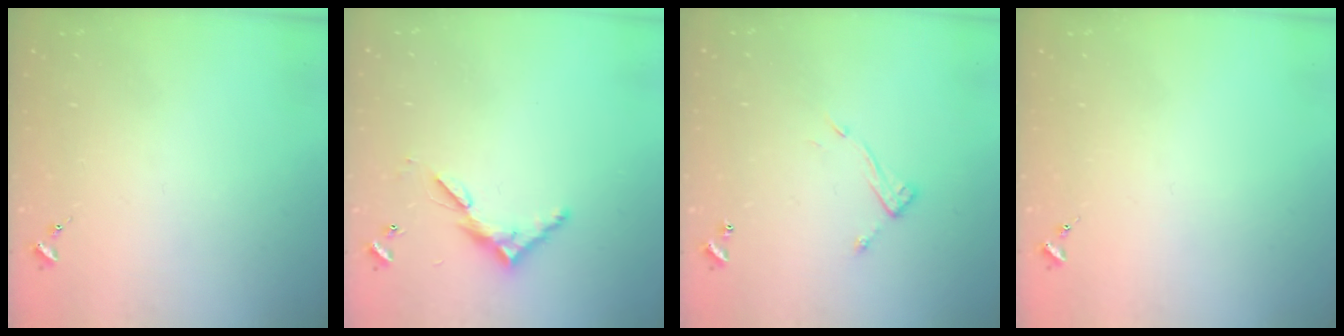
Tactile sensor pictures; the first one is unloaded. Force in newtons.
{"total": 7.4, "press": 7.4, "slide": 0.4}
{"total": 7.9, "press": 7.9, "slide": 0.3}
{"total": 0.0}